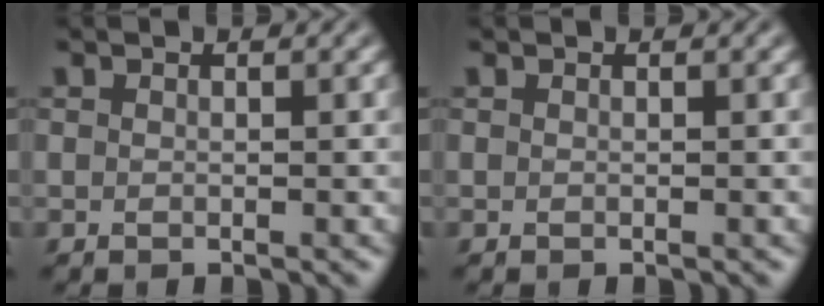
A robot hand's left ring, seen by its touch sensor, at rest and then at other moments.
{"total": 0.0}